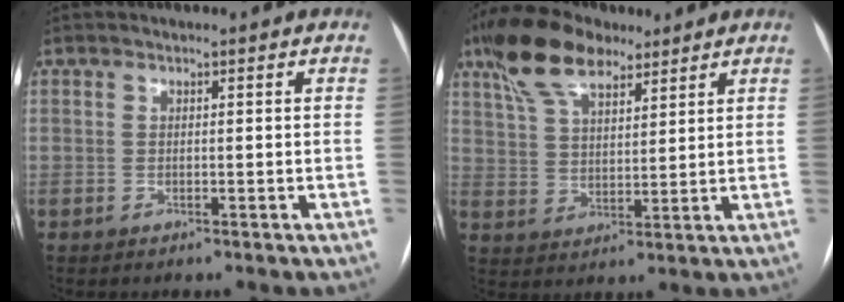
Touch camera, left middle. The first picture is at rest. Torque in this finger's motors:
{"motor_torque": [1.13, -1.00, 0.71, 0.07]}